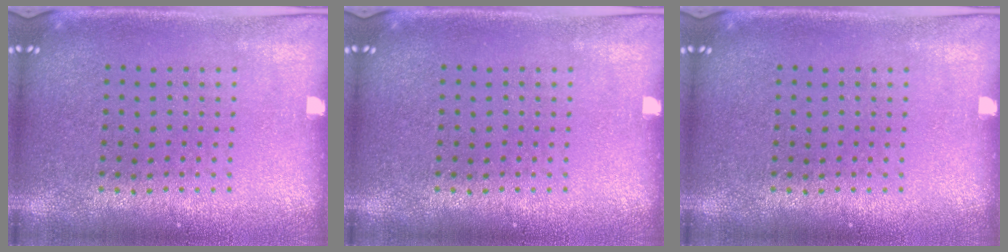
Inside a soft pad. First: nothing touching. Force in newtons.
{"total": 0.0}
{"total": 0.0}